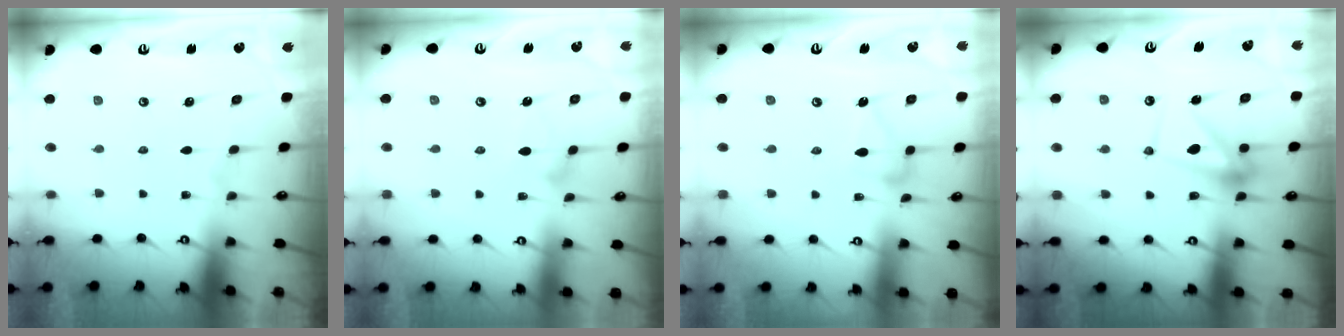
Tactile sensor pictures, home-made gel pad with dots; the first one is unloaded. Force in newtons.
{"total": 8.7, "press": 8.6, "slide": 0.5}
{"total": 10.0, "press": 10.0, "slide": 0.6}
{"total": 10.6, "press": 10.6, "slide": 0.2}